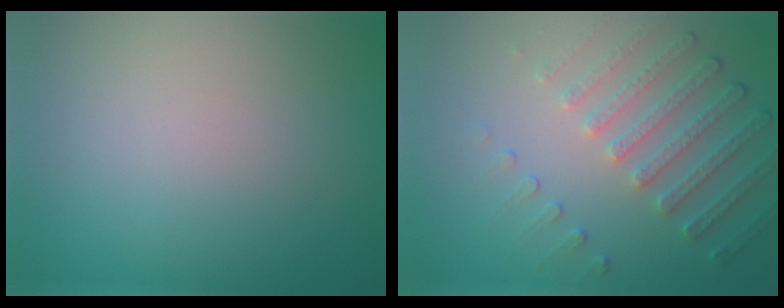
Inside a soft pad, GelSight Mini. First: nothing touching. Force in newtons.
{"total": 4.8, "press": 3.5, "slide": 3.2}